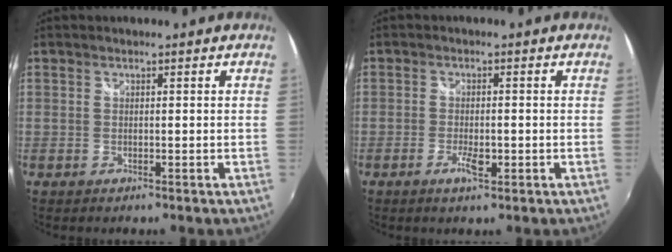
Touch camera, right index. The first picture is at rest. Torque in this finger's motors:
{"motor_torque": [1.10, 1.04, 0.17, 0.03]}